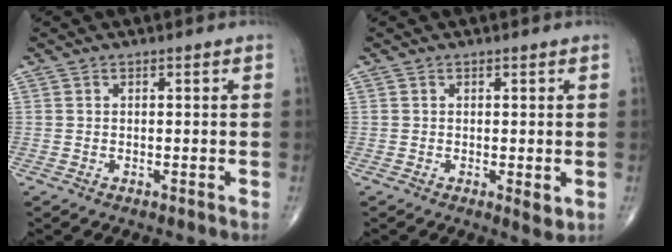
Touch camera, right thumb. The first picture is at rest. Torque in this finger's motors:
{"motor_torque": [0.06, 0.62, -0.10, -0.01, 0.03]}